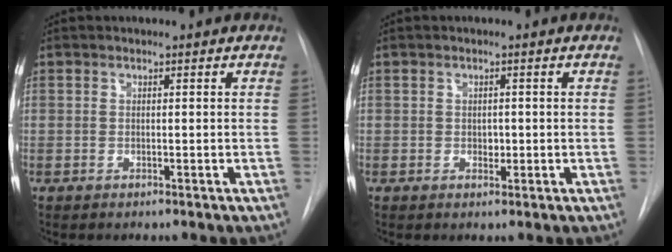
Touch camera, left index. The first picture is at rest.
{"total": 1.3, "force": [-0.1, 0.9, 0.9], "torque": [-0.012, 0.001, 0.001]}